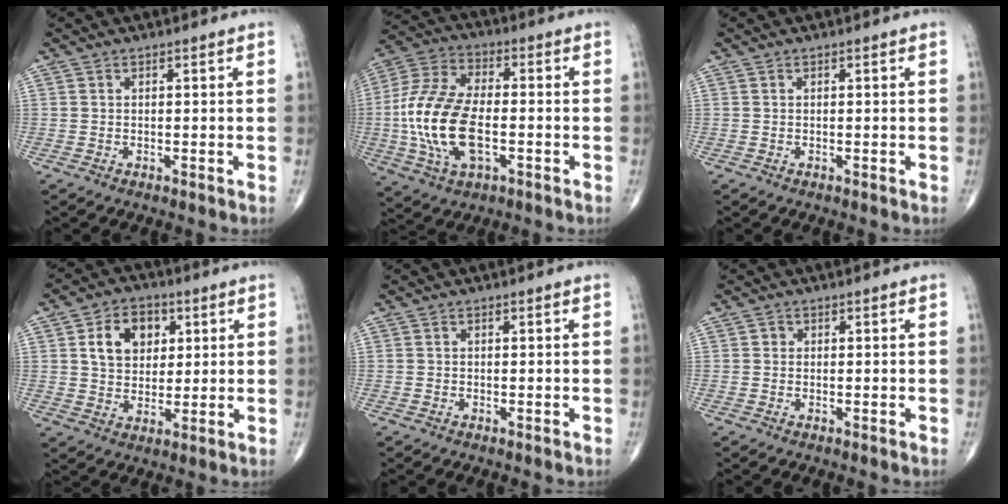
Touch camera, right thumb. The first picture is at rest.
{"total": 17.6, "force": [-2.8, 9.2, 14.8], "torque": [-0.312, 0.017, -0.052]}
{"total": 0.0}
{"total": 9.8, "force": [3.0, 7.4, 5.8], "torque": [-0.062, -0.006, 0.051]}
{"total": 0.0}
{"total": 0.8, "force": [0.1, 0.8, 0.2], "torque": [0.004, 0.002, 0.000]}